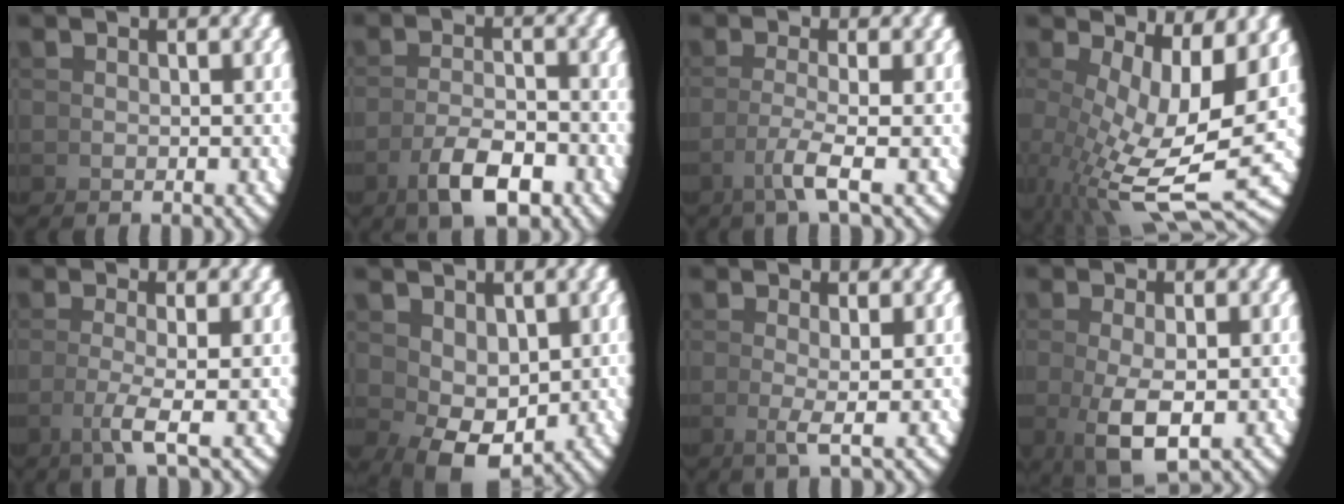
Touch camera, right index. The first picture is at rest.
{"total": 4.3, "force": [-2.3, 1.2, 3.4], "torque": [-0.040, -0.006, -0.031]}
{"total": 3.0, "force": [-0.6, -0.6, 2.8], "torque": [-0.060, -0.007, -0.004]}
{"total": 11.0, "force": [-0.1, 5.5, 9.5], "torque": [-0.168, -0.053, 0.024]}
{"total": 2.7, "force": [-0.3, -0.6, 2.6], "torque": [-0.055, -0.007, 0.001]}
{"total": 3.2, "force": [-0.4, 1.5, 2.8], "torque": [-0.042, -0.022, 0.016]}
{"total": 1.6, "force": [0.2, -0.6, 1.5], "torque": [-0.037, -0.009, 0.007]}
{"total": 4.2, "force": [-1.5, 1.4, 3.6], "torque": [-0.073, -0.024, -0.007]}